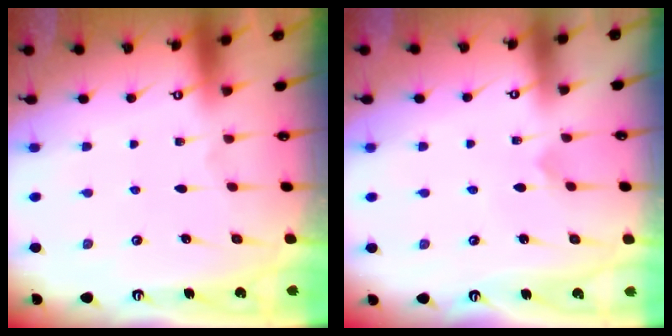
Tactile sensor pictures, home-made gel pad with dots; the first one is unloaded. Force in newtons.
{"total": 2.7, "press": 2.7, "slide": 0.3}